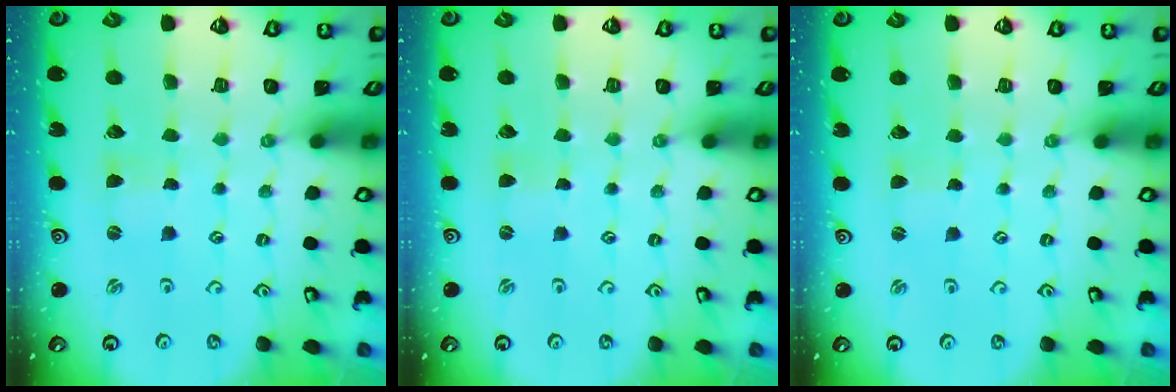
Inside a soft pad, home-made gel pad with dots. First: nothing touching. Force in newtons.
{"total": 0.0}
{"total": 0.6, "press": 0.6, "slide": 0.0}